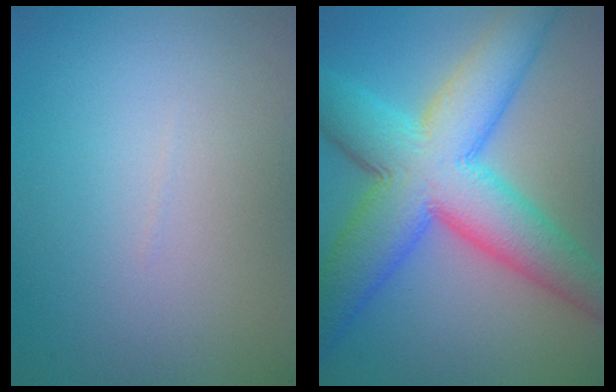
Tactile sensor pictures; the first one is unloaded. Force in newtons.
{"total": 12.0, "press": 12.0, "slide": 0.2}